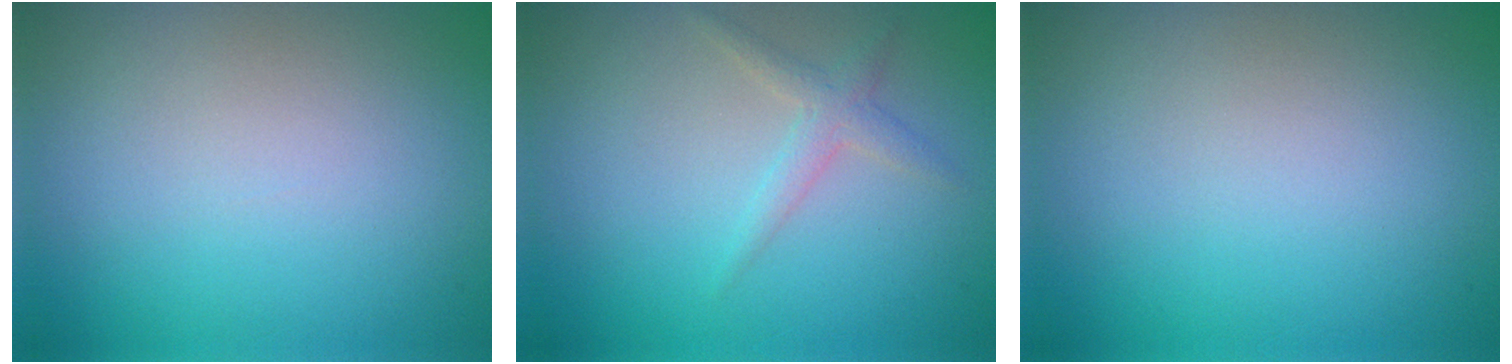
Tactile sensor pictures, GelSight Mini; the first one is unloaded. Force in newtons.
{"total": 1.6, "press": 1.6, "slide": 0.0}
{"total": 0.0}